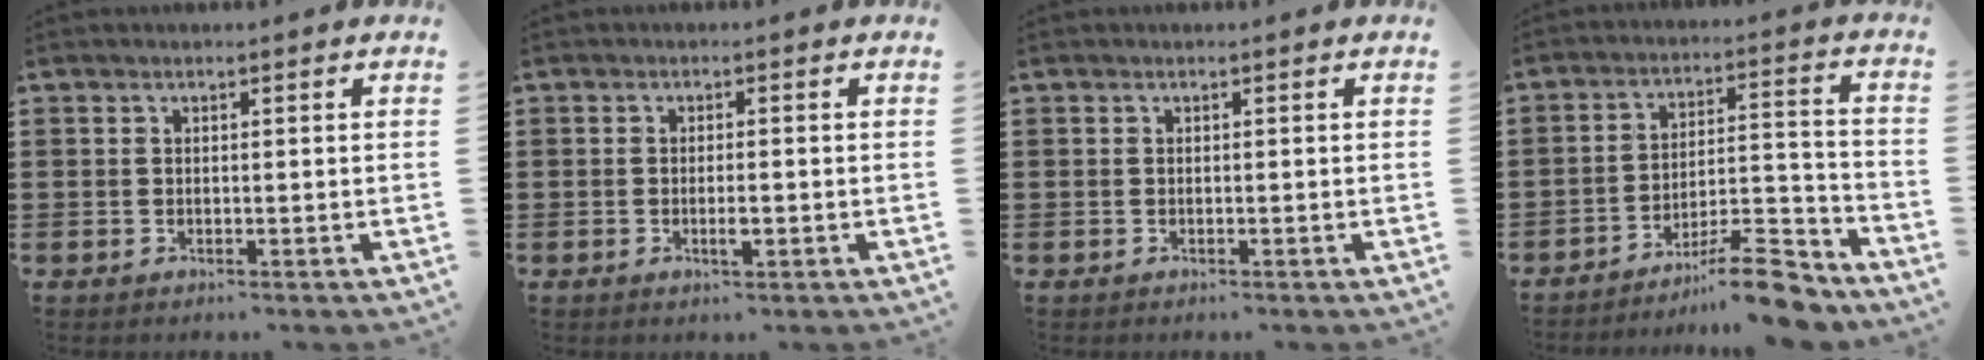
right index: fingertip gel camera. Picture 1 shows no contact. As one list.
[{"total": 2.6, "force": [-0.7, 0.8, 2.4], "torque": [-0.051, -0.002, -0.014]}, {"total": 0.0}, {"total": 11.1, "force": [-9.4, 1.6, 5.7], "torque": [-0.073, 0.038, -0.173]}]